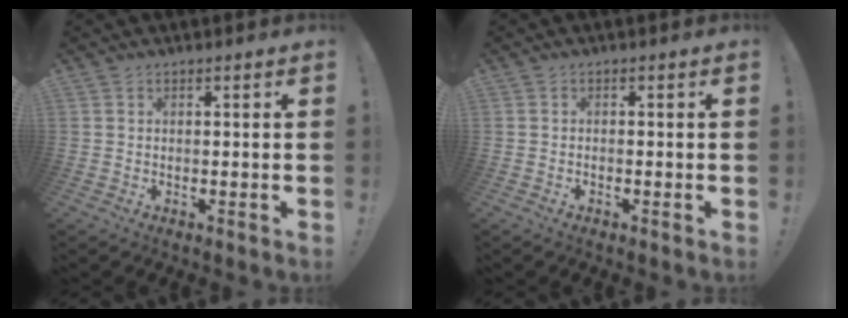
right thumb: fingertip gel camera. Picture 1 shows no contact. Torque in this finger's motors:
{"motor_torque": [-0.23, -0.05, -0.09, 0.15, 0.01]}